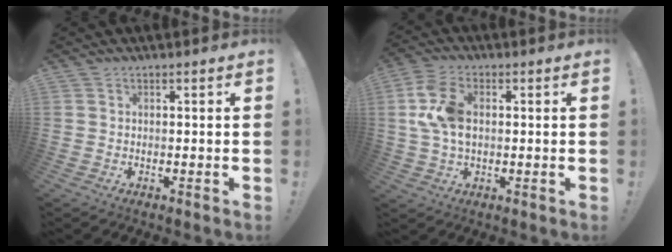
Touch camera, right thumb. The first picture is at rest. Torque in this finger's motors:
{"motor_torque": [1.11, 1.43, 1.26, 0.08, 0.12]}